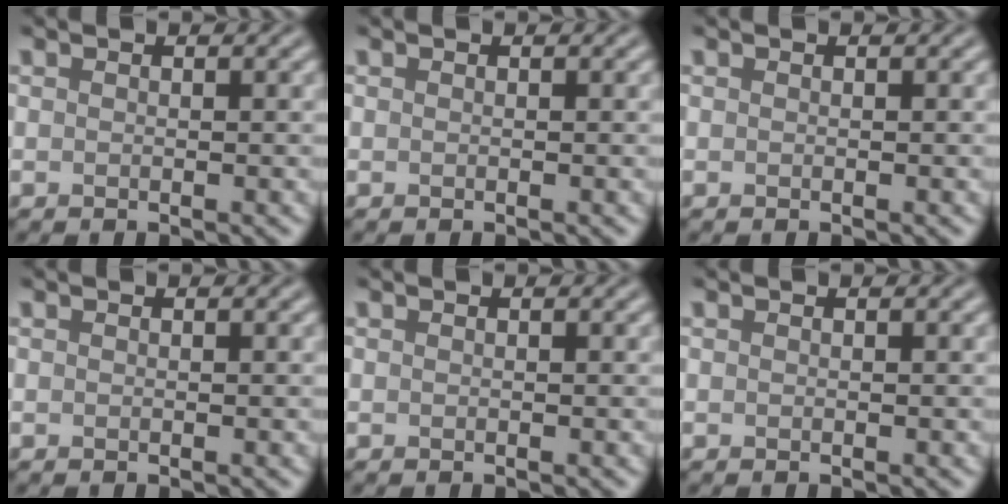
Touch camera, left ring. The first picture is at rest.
{"total": 0.0}
{"total": 0.0}
{"total": 0.0}
{"total": 0.0}
{"total": 0.0}